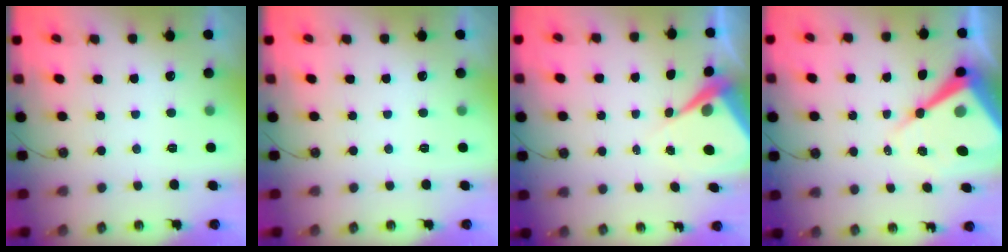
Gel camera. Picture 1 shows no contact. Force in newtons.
{"total": 0.0}
{"total": 7.6, "press": 7.6, "slide": 0.6}
{"total": 16.6, "press": 16.6, "slide": 1.6}